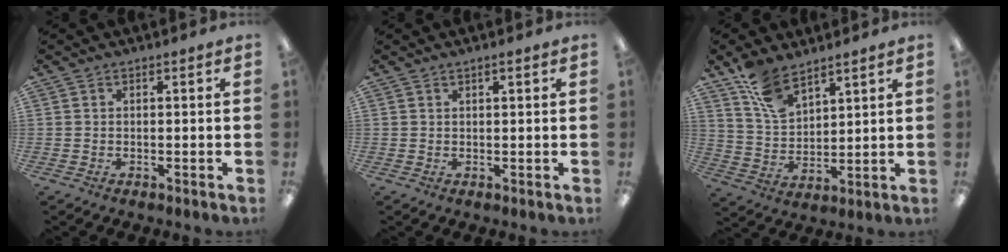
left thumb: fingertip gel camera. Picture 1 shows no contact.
{"total": 1.1, "force": [0.8, 0.2, 0.7], "torque": [-0.015, 0.000, 0.014]}
{"total": 10.2, "force": [7.7, 4.5, 4.8], "torque": [-0.100, -0.031, 0.146]}